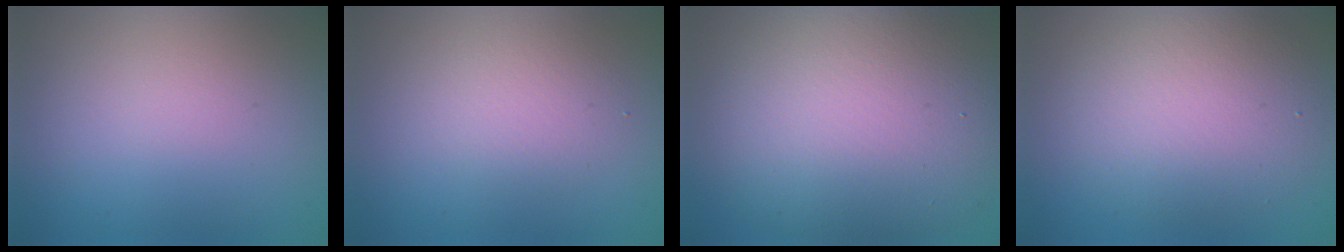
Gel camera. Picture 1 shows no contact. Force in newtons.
{"total": 2.2, "press": 2.2, "slide": 0.3}
{"total": 12.5, "press": 12.4, "slide": 1.2}
{"total": 5.4, "press": 5.3, "slide": 0.5}